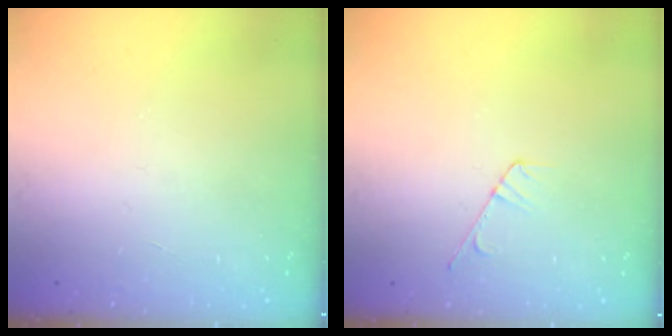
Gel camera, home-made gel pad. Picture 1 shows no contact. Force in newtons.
{"total": 4.8, "press": 4.7, "slide": 0.6}